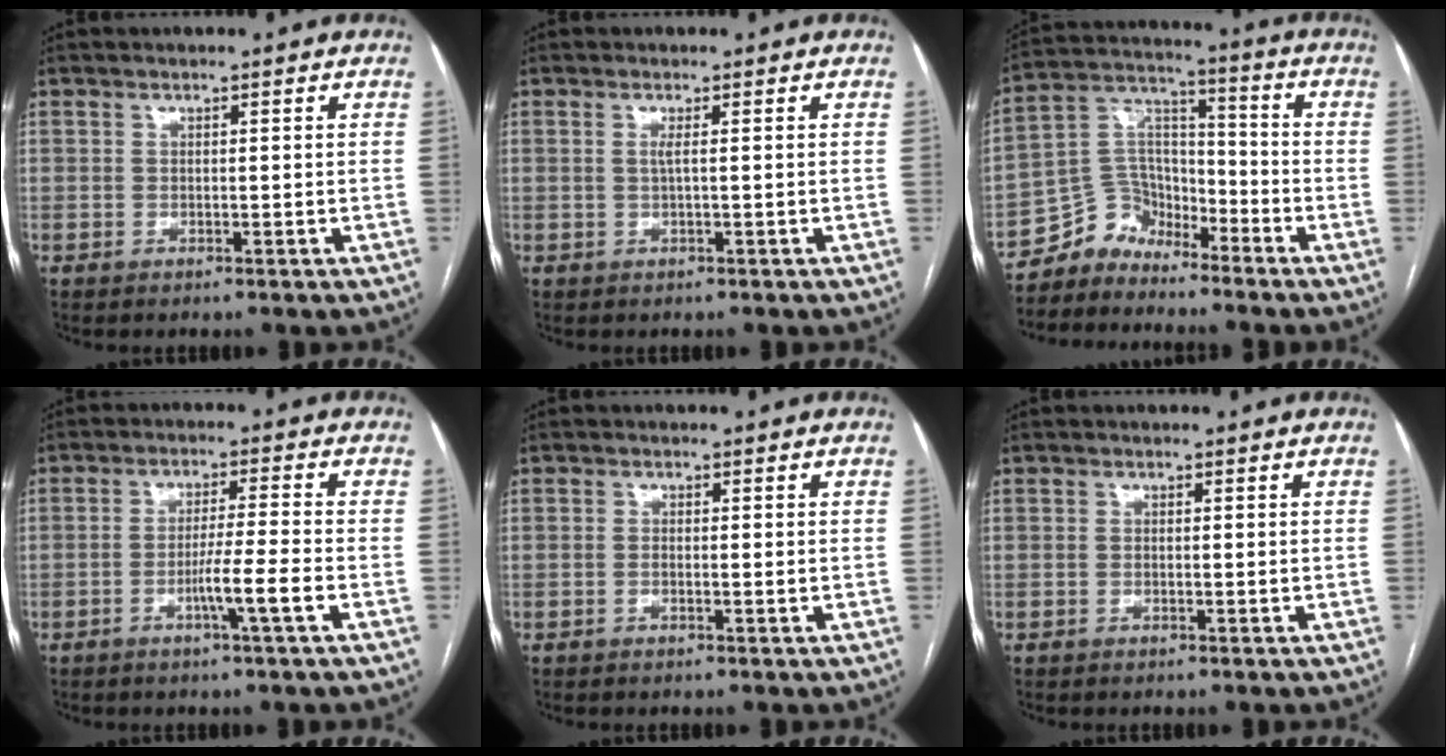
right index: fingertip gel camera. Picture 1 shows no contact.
{"total": 1.0, "force": [0.1, -0.2, 1.0], "torque": [-0.024, 0.000, 0.002]}
{"total": 7.8, "force": [-6.7, 3.9, -0.3], "torque": [0.013, 0.052, -0.132]}
{"total": 5.7, "force": [-2.3, -1.0, 5.1], "torque": [-0.087, -0.008, -0.043]}
{"total": 1.0, "force": [-0.2, 0.2, 0.9], "torque": [-0.017, 0.001, -0.003]}
{"total": 0.0}